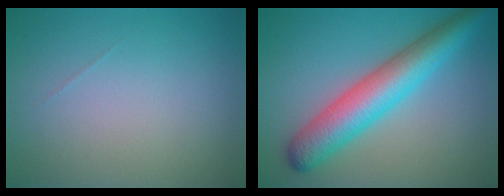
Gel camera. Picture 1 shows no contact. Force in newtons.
{"total": 7.1, "press": 7.1, "slide": 0.2}